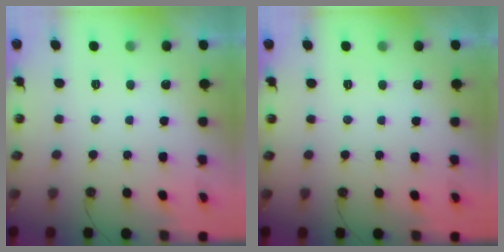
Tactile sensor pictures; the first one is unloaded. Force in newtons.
{"total": 0.0}